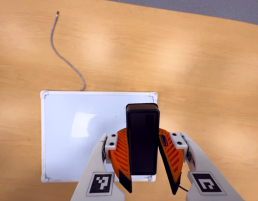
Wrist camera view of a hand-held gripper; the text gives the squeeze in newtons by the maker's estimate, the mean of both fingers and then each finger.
{"total": 6.9, "left": 6.9, "right": 6.9}